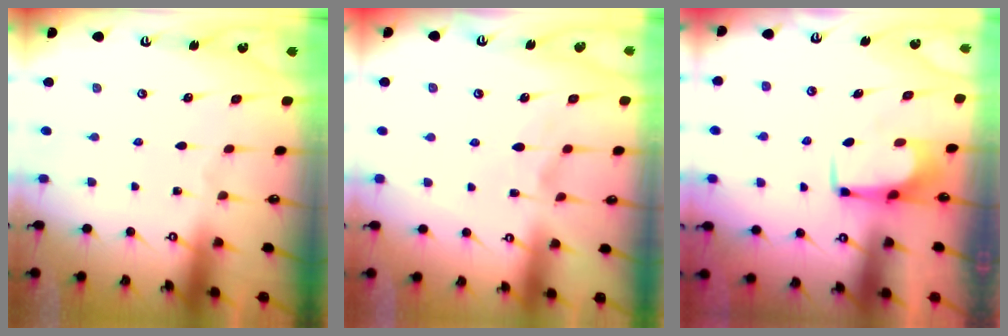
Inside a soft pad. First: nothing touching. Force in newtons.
{"total": 2.0, "press": 1.6, "slide": 1.1}
{"total": 1.8, "press": 1.6, "slide": 0.6}